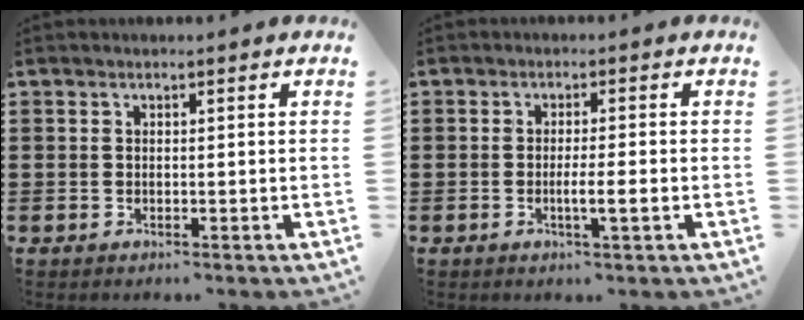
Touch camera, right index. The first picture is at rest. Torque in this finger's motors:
{"motor_torque": [0.95, -0.14, 0.08, 0.09]}